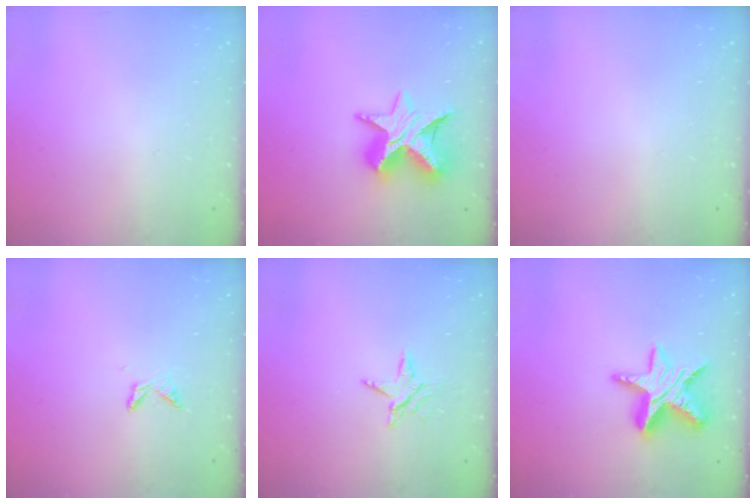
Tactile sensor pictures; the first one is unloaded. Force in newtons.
{"total": 12.9, "press": 12.9, "slide": 0.8}
{"total": 0.0}
{"total": 5.3, "press": 5.2, "slide": 0.6}
{"total": 5.2, "press": 5.2, "slide": 0.6}
{"total": 15.0, "press": 14.9, "slide": 1.2}